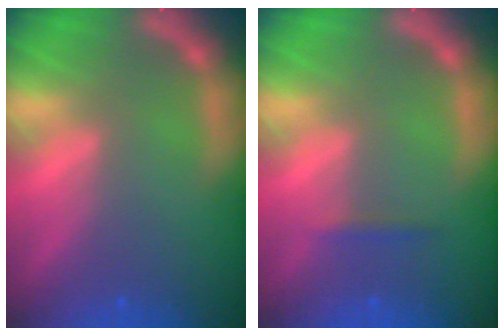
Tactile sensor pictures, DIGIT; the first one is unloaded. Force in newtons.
{"total": 0.9}